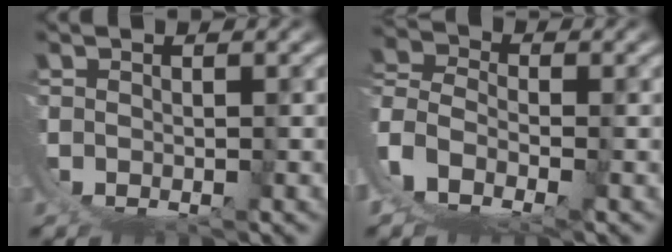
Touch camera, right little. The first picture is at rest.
{"total": 11.4, "force": [1.8, 10.0, 5.1], "torque": [-0.171, -0.033, 0.021]}